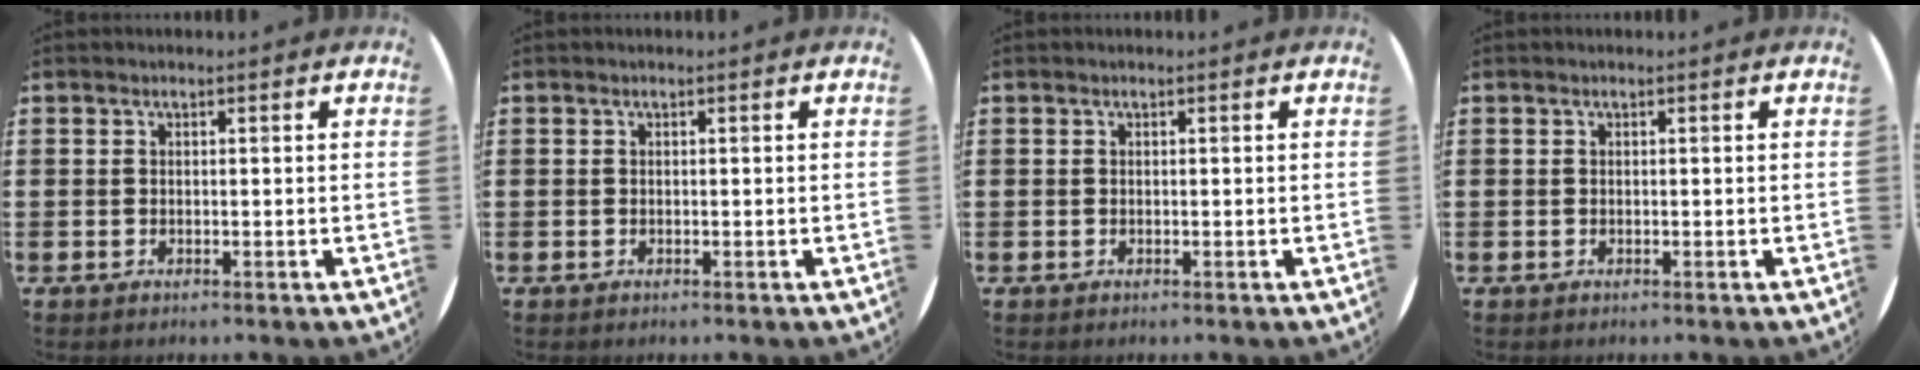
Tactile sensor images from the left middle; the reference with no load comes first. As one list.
[{"total": 0.0}, {"total": 0.0}, {"total": 0.0}]